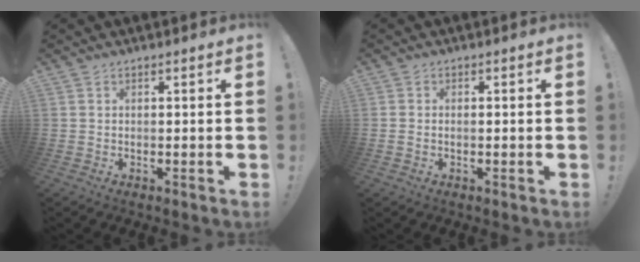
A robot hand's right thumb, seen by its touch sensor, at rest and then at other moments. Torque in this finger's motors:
{"motor_torque": [-0.05, -0.19, -0.08, 0.43, -0.05]}